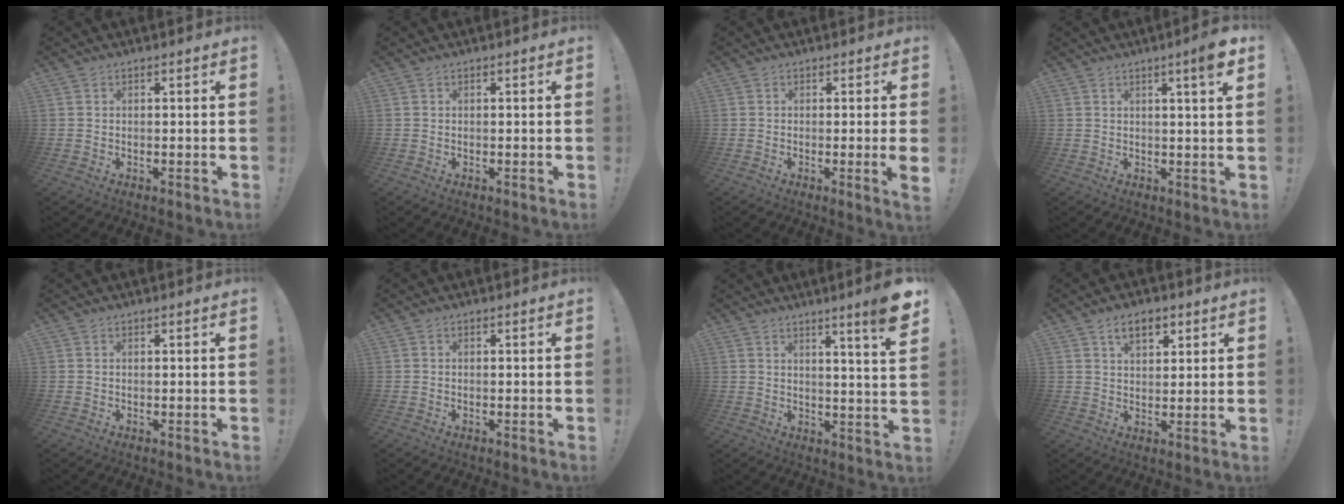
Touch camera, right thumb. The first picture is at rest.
{"total": 0.0}
{"total": 2.9, "force": [-0.3, -0.4, 2.9], "torque": [-0.045, -0.008, -0.005]}
{"total": 5.5, "force": [2.8, -0.2, 4.7], "torque": [-0.059, -0.018, 0.038]}
{"total": 0.0}
{"total": 0.0}
{"total": 8.1, "force": [4.8, -1.0, 6.5], "torque": [-0.087, -0.039, 0.070]}
{"total": 6.4, "force": [3.4, 3.6, 4.0], "torque": [-0.064, -0.003, 0.062]}